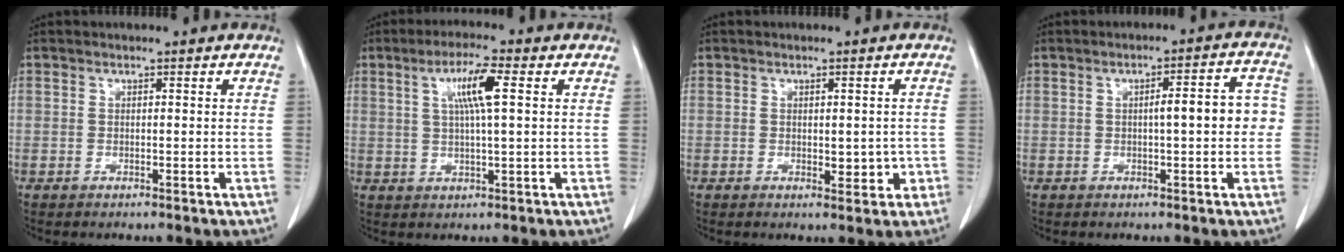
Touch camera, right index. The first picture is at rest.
{"total": 6.6, "force": [2.0, 0.3, 6.3], "torque": [-0.115, 0.006, 0.034]}
{"total": 3.2, "force": [-0.6, 1.8, 2.7], "torque": [-0.025, 0.001, 0.000]}
{"total": 6.4, "force": [-0.1, 1.2, 6.3], "torque": [-0.084, 0.025, -0.002]}